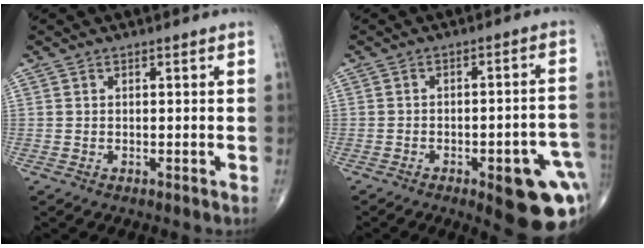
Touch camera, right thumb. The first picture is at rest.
{"total": 15.6, "force": [-6.1, 4.9, 13.5], "torque": [-0.109, 0.033, -0.059]}